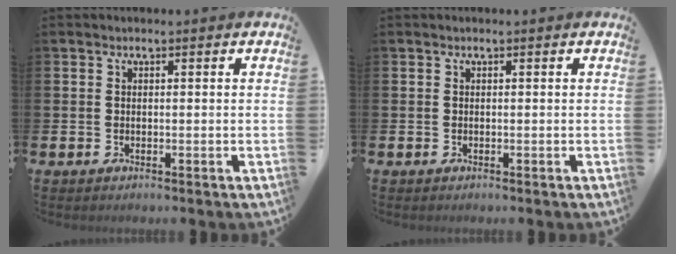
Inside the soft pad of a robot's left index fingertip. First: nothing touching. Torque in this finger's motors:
{"motor_torque": [0.00, 0.00, 0.01, 0.00]}